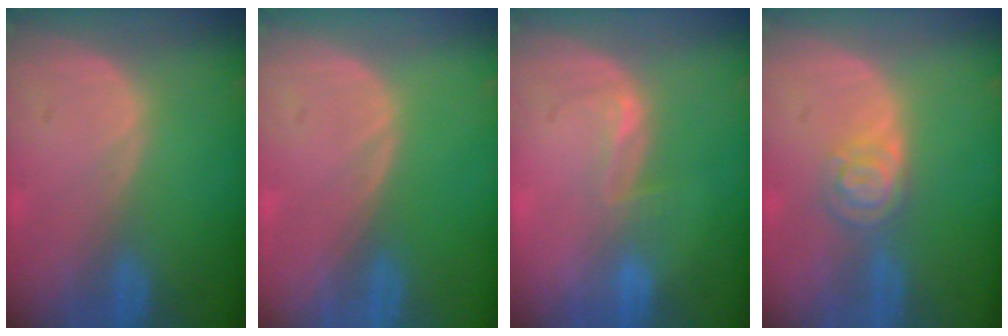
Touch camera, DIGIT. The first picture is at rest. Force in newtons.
{"total": 0.0}
{"total": 2.6, "press": 2.0, "slide": 1.6}
{"total": 4.6, "press": 3.9, "slide": 2.4}